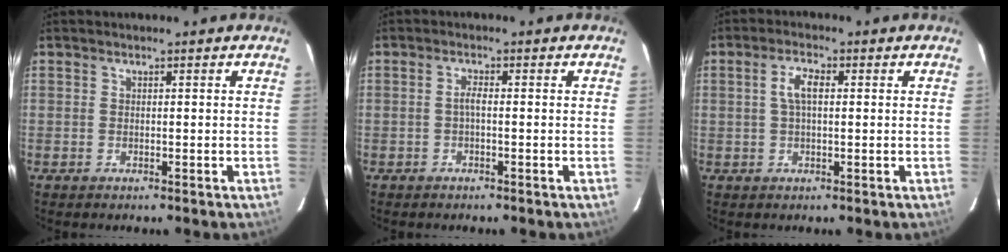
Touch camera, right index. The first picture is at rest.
{"total": 1.3, "force": [-0.4, 0.2, 1.3], "torque": [-0.025, 0.005, -0.010]}
{"total": 3.9, "force": [0.7, 1.5, 3.5], "torque": [-0.070, 0.009, 0.013]}